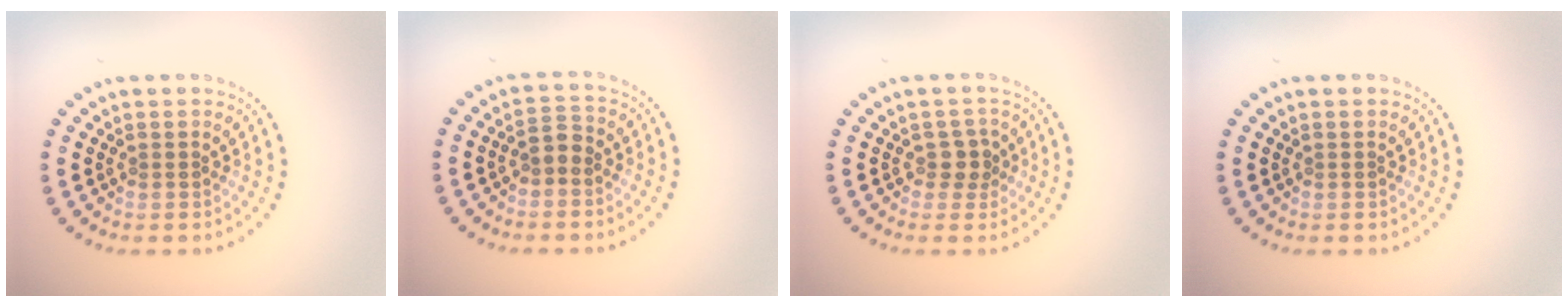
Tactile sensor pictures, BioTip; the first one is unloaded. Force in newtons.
{"total": 1.7, "press": 1.6, "slide": 0.6}
{"total": 1.6, "press": 1.5, "slide": 0.8}
{"total": 0.0}